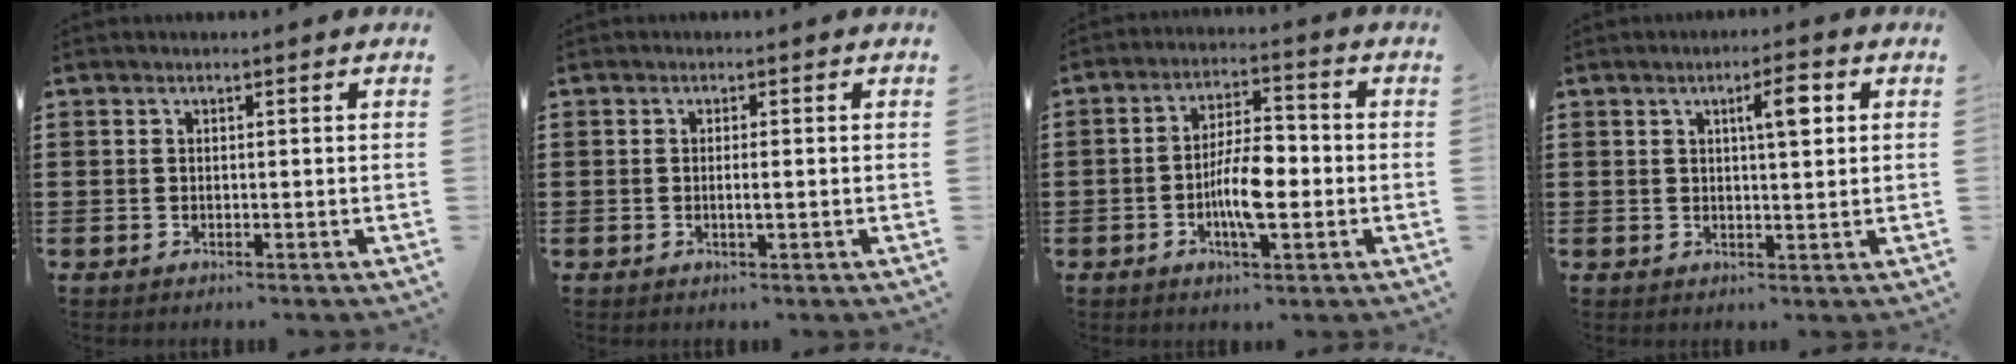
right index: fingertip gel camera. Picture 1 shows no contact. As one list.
[{"total": 1.2, "force": [-0.3, 0.1, 1.2], "torque": [-0.021, -0.004, -0.004]}, {"total": 7.8, "force": [-1.9, 2.8, 7.0], "torque": [-0.139, 0.002, -0.038]}, {"total": 4.3, "force": [1.5, 1.0, 3.9], "torque": [-0.056, 0.000, 0.016]}]